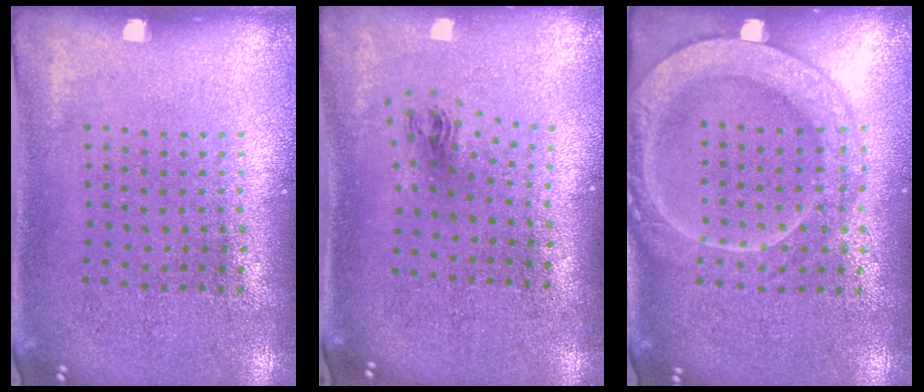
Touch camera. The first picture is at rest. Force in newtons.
{"total": 1.0, "press": 0.5, "slide": 0.9}
{"total": 2.0, "press": 1.9, "slide": 0.3}